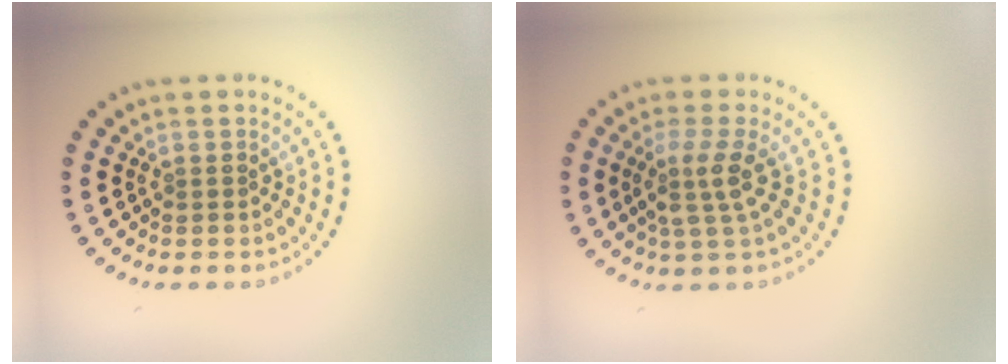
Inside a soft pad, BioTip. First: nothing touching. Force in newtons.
{"total": 2.9, "press": 2.2, "slide": 1.8}